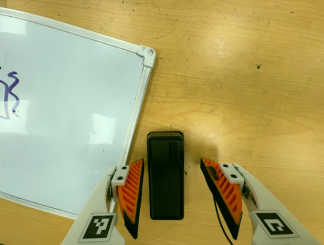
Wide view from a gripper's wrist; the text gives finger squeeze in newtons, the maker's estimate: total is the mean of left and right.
{"total": 0.0}